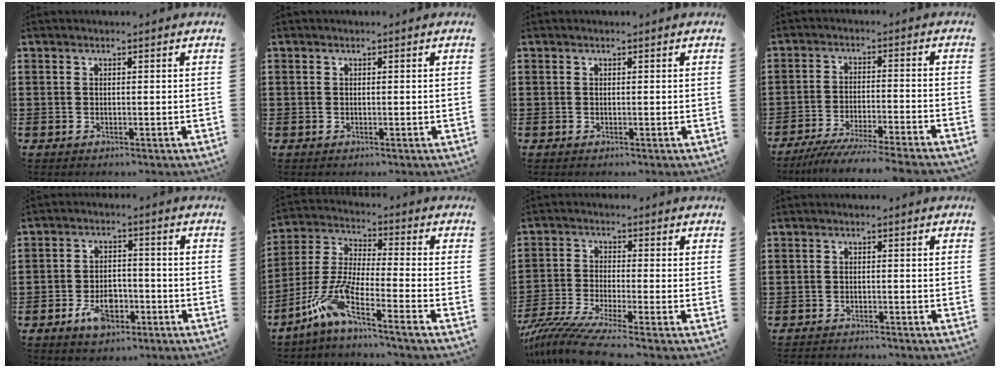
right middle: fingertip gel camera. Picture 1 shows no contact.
{"total": 0.5, "force": [-0.1, 0.5, -0.1], "torque": [0.002, 0.006, -0.005]}
{"total": 0.0}
{"total": 6.0, "force": [-5.6, -0.4, 2.0], "torque": [-0.042, -0.014, -0.110]}
{"total": 5.7, "force": [-3.2, 3.0, 3.7], "torque": [-0.080, 0.005, -0.062]}
{"total": 8.8, "force": [-6.3, 0.4, 6.0], "torque": [-0.150, -0.022, -0.133]}
{"total": 5.9, "force": [-4.9, 0.2, 3.2], "torque": [-0.087, -0.022, -0.101]}
{"total": 1.4, "force": [-1.4, 0.1, -0.1], "torque": [-0.003, 0.003, -0.031]}